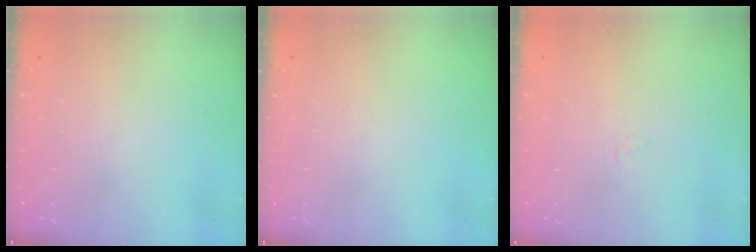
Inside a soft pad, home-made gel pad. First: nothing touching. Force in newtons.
{"total": 0.0}
{"total": 2.9, "press": 2.9, "slide": 0.3}